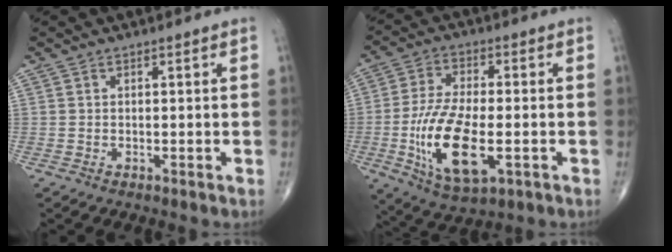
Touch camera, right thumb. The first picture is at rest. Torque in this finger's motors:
{"motor_torque": [0.70, 2.88, 1.02, 0.22, 0.54]}